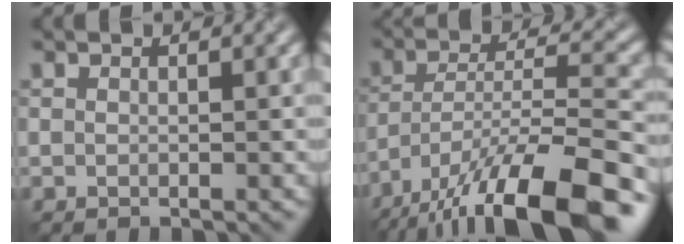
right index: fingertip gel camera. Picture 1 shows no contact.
{"total": 15.7, "force": [-11.1, 4.1, 10.3], "torque": [-0.195, 0.000, -0.178]}